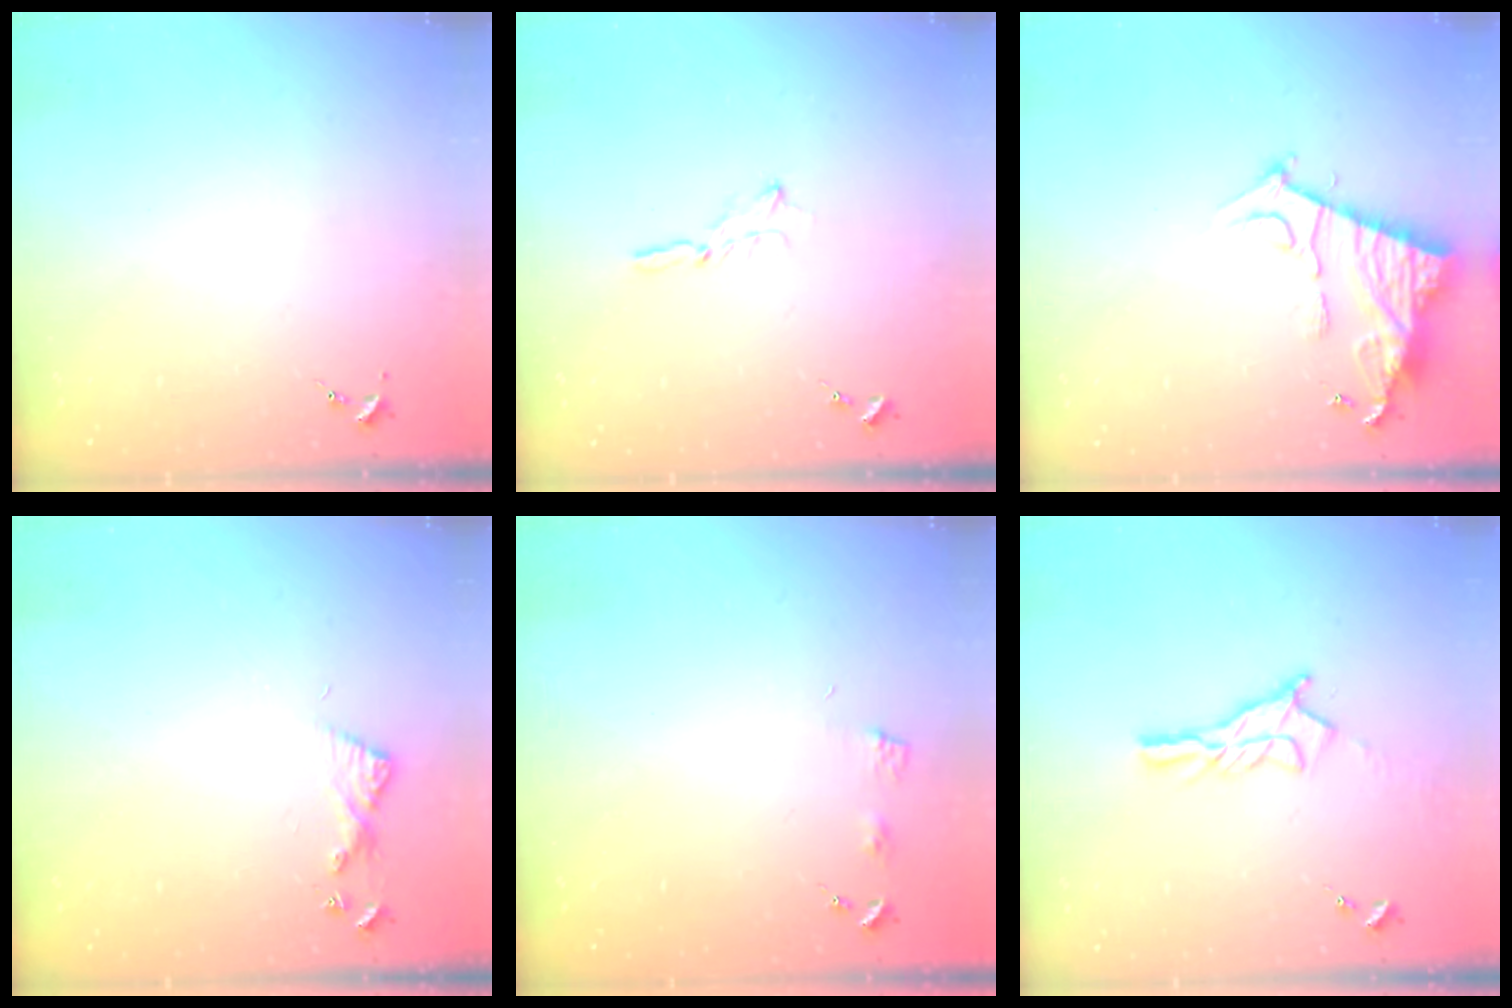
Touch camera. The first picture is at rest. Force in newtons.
{"total": 3.5, "press": 3.5, "slide": 0.1}
{"total": 11.7, "press": 11.6, "slide": 0.8}
{"total": 6.1, "press": 6.1, "slide": 0.6}
{"total": 3.9, "press": 3.9, "slide": 0.4}
{"total": 11.2, "press": 11.1, "slide": 0.7}